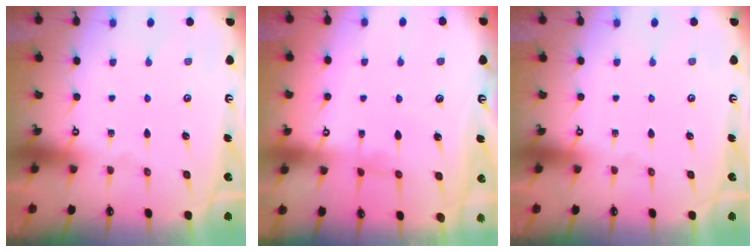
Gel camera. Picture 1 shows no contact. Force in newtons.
{"total": 1.2, "press": 1.2, "slide": 0.4}
{"total": 0.0}